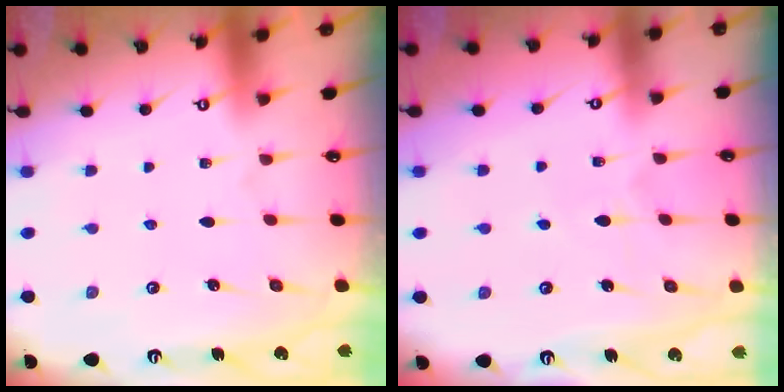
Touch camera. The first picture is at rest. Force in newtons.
{"total": 4.3, "press": 4.2, "slide": 0.4}